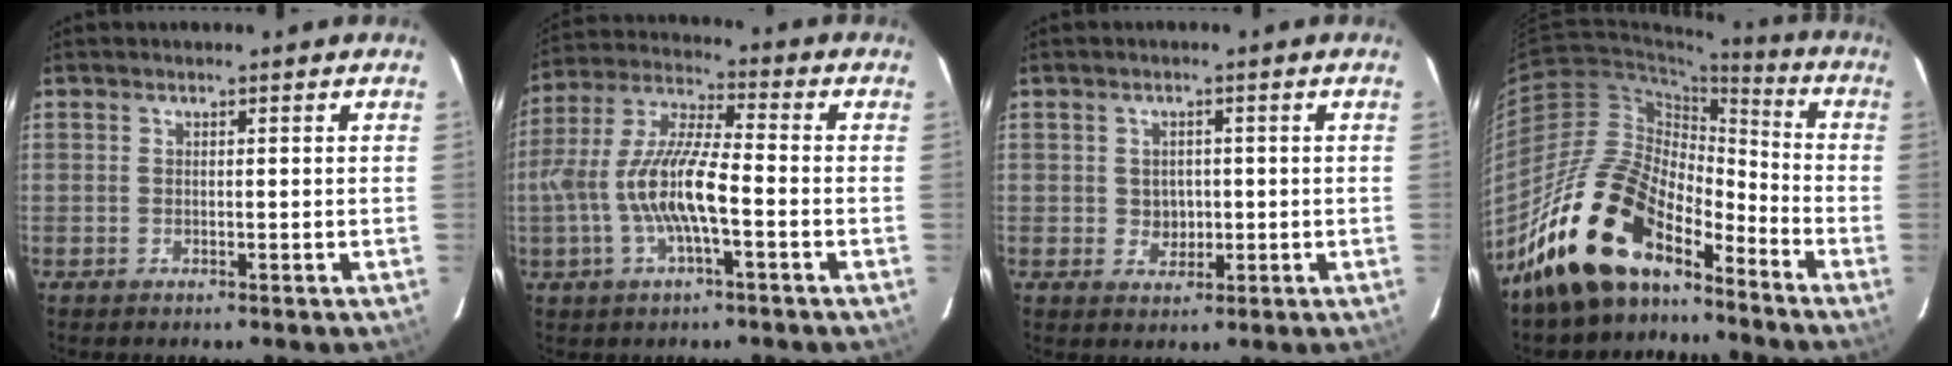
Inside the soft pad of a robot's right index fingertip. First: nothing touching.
{"total": 12.5, "force": [-3.2, 2.9, 11.8], "torque": [-0.242, 0.003, -0.059]}
{"total": 2.9, "force": [0.0, 2.7, 1.1], "torque": [-0.016, 0.007, 0.007]}
{"total": 17.7, "force": [-13.4, 7.3, 8.9], "torque": [-0.169, 0.011, -0.246]}